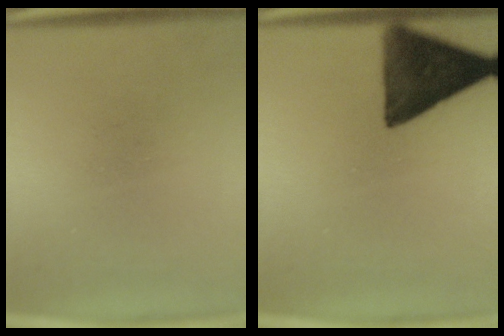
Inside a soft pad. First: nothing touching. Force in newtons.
{"total": 13.1}